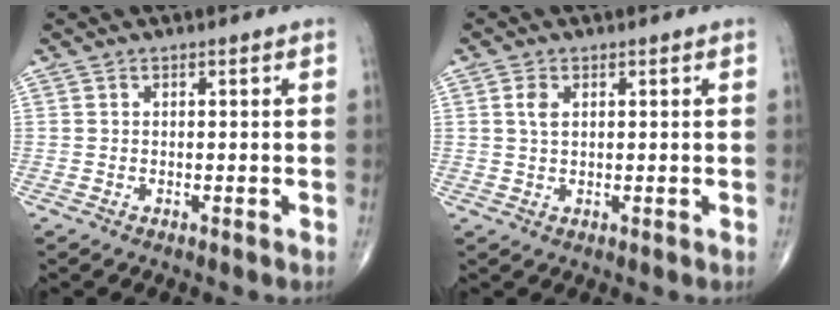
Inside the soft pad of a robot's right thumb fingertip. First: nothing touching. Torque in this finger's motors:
{"motor_torque": [-0.31, -0.28, 0.25, 0.15, -0.01]}